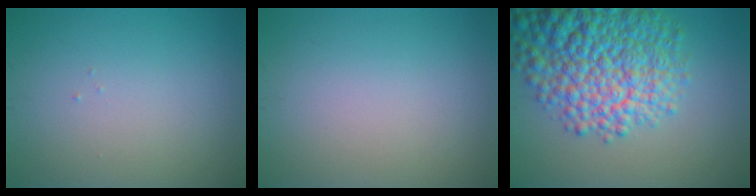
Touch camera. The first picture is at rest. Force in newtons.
{"total": 0.0}
{"total": 11.4, "press": 11.4, "slide": 0.5}